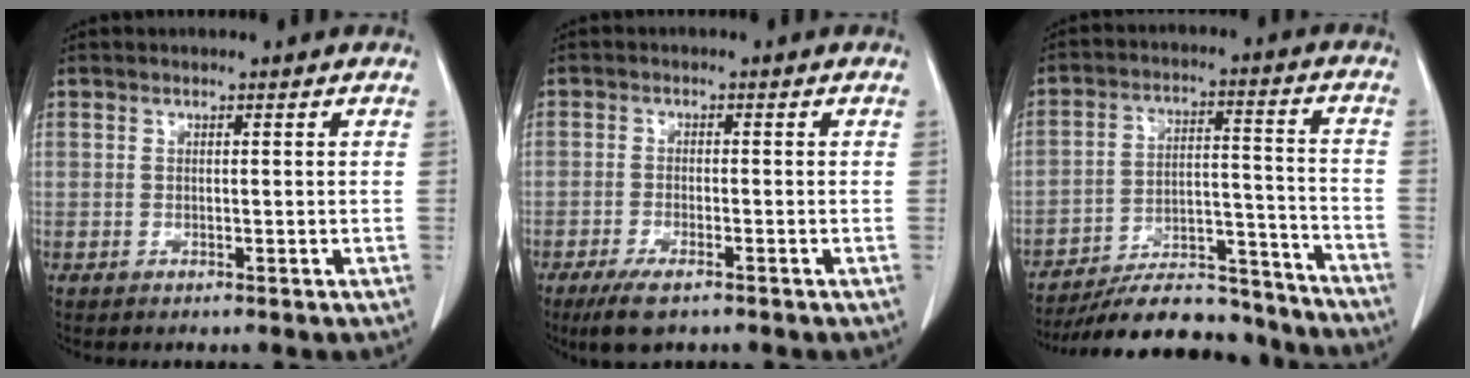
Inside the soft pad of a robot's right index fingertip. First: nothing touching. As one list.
[{"total": 5.0, "force": [-3.4, 1.2, 3.4], "torque": [-0.071, -0.011, -0.058]}, {"total": 19.3, "force": [-17.9, 4.8, 5.6], "torque": [-0.084, 0.028, -0.265]}]